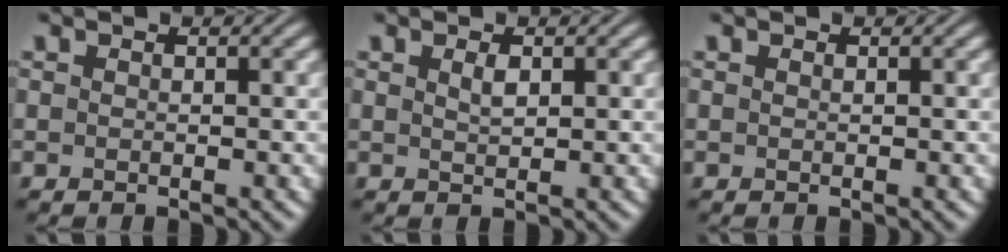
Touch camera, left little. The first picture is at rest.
{"total": 1.0, "force": [0.5, 0.4, 0.8], "torque": [-0.019, 0.001, 0.012]}
{"total": 0.0}